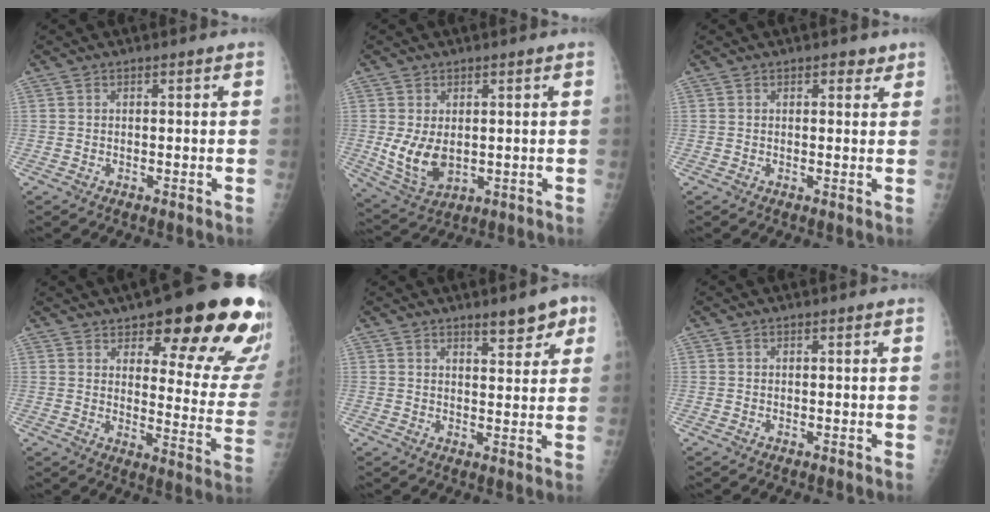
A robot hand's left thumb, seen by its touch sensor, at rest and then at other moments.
{"total": 7.8, "force": [0.0, 5.1, 5.9], "torque": [-0.102, -0.016, 0.017]}
{"total": 2.1, "force": [1.3, 1.1, 1.1], "torque": [0.001, -0.004, 0.013]}
{"total": 23.9, "force": [14.5, 7.4, 17.5], "torque": [-0.177, -0.068, 0.184]}
{"total": 6.3, "force": [4.1, 2.3, 4.2], "torque": [-0.034, -0.024, 0.055]}
{"total": 0.0}